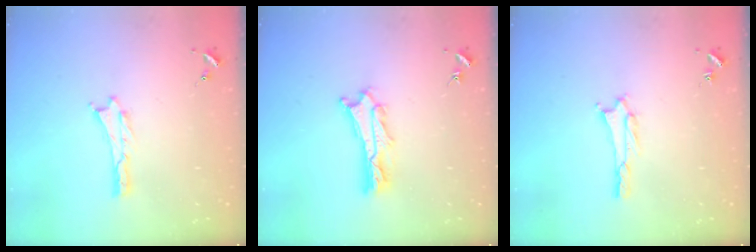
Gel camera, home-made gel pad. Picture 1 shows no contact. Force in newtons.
{"total": 3.3, "press": 3.2, "slide": 0.3}
{"total": 1.5, "press": 1.5, "slide": 0.3}